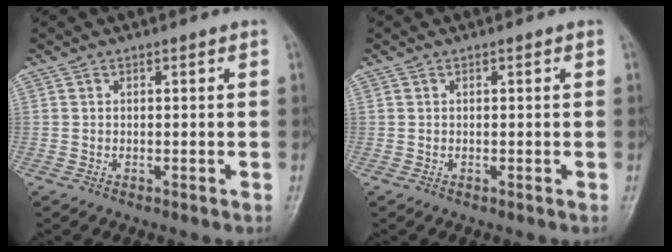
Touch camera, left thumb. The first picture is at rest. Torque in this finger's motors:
{"motor_torque": [-0.01, -0.08, 0.15, -0.05, 0.00]}